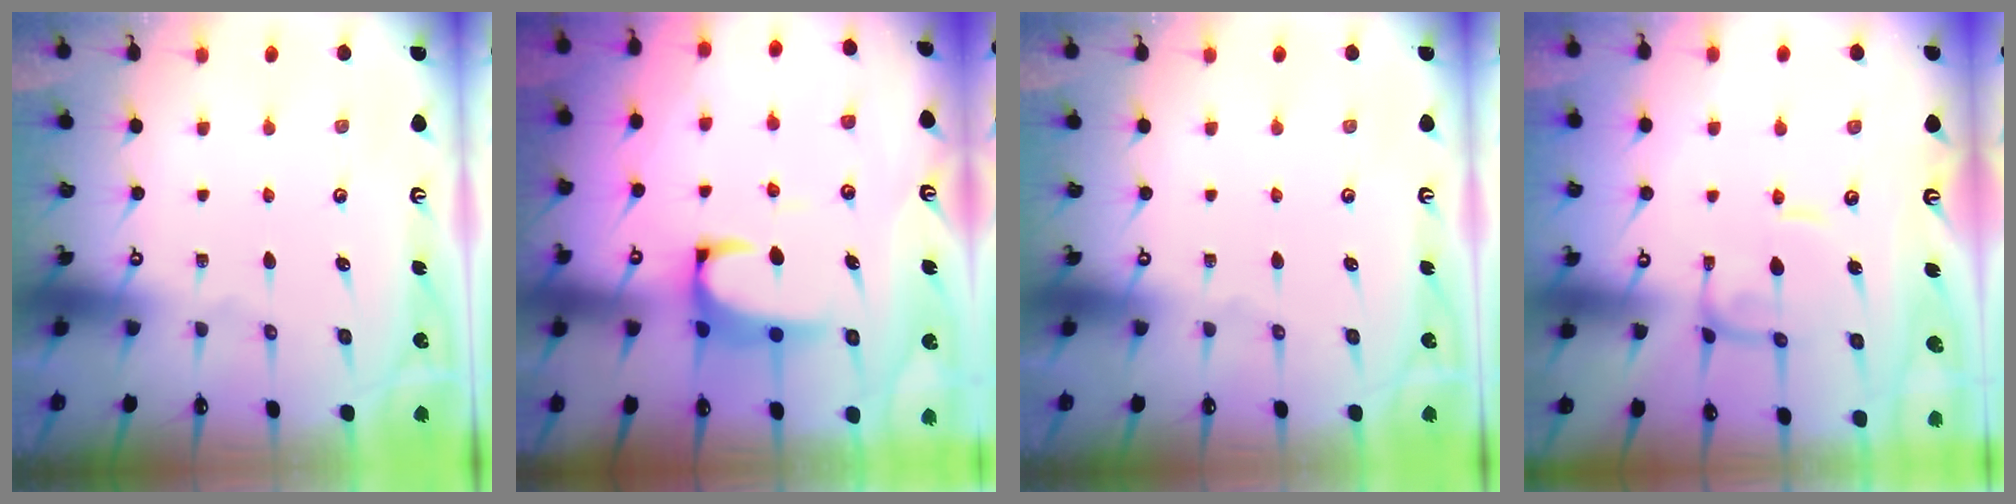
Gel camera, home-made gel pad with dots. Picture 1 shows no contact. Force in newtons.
{"total": 2.4, "press": 2.2, "slide": 1.0}
{"total": 0.0}
{"total": 0.0}